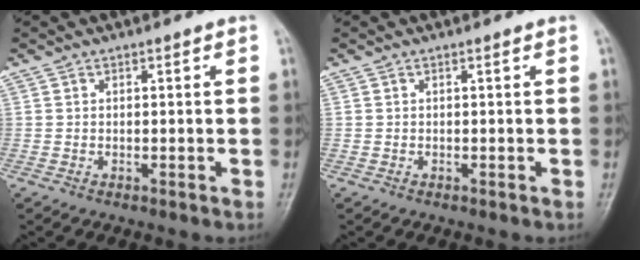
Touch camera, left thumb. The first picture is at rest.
{"total": 0.0}